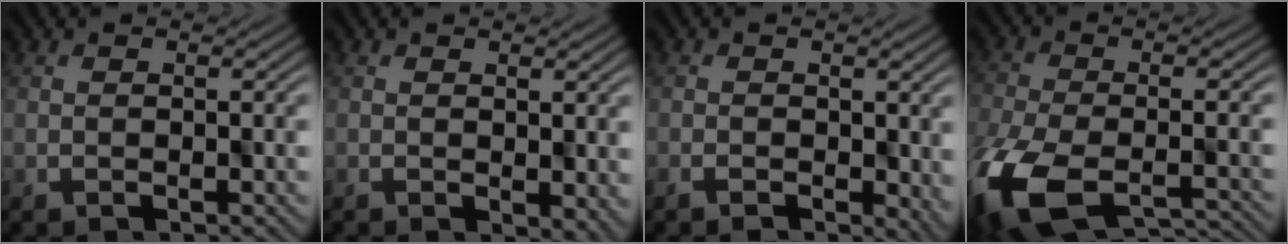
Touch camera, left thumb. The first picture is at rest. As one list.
[{"total": 2.1, "force": [-0.4, 1.0, 1.8], "torque": [-0.031, -0.005, 0.007]}, {"total": 1.1, "force": [-0.3, 0.9, 0.6], "torque": [-0.005, -0.003, -0.001]}, {"total": 13.4, "force": [-7.3, 6.1, 9.4], "torque": [-0.233, -0.050, -0.113]}]